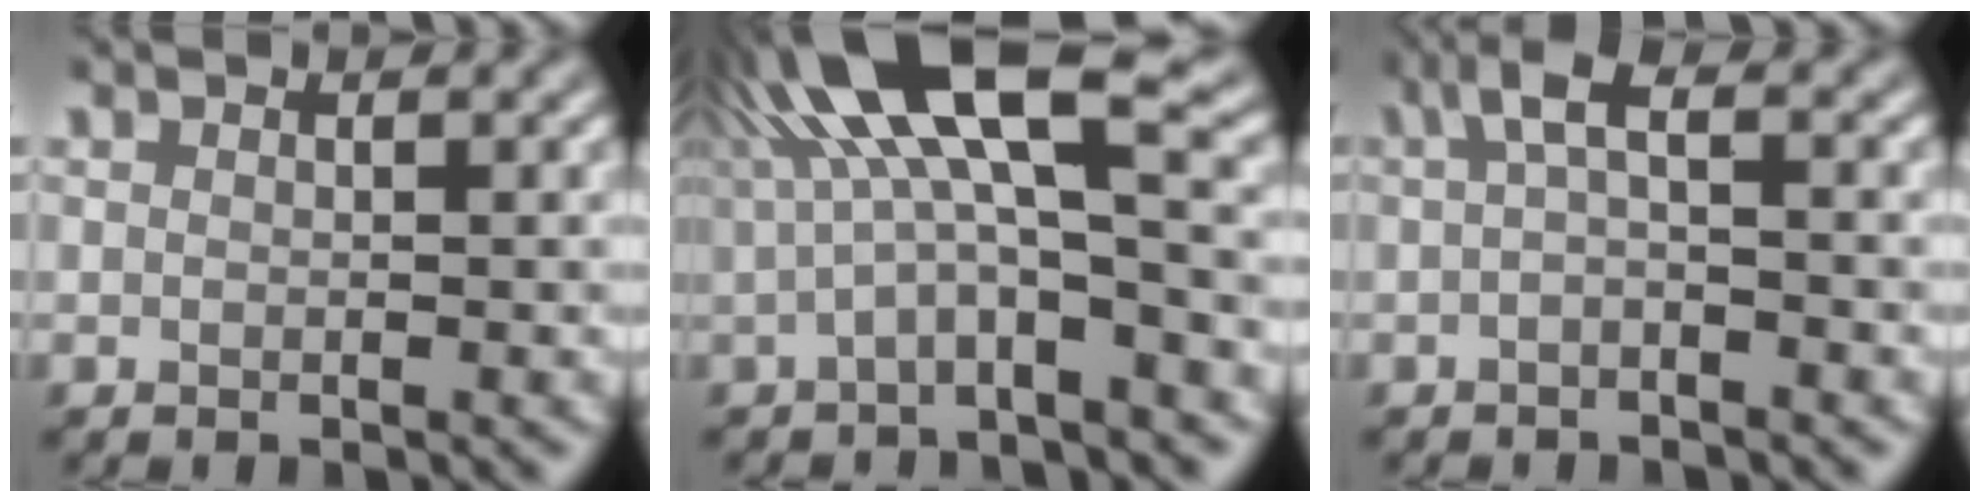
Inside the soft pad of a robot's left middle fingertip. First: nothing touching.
{"total": 10.7, "force": [1.7, 2.9, 10.1], "torque": [-0.174, 0.024, 0.020]}
{"total": 2.3, "force": [0.1, 0.6, 2.3], "torque": [-0.043, 0.007, -0.003]}